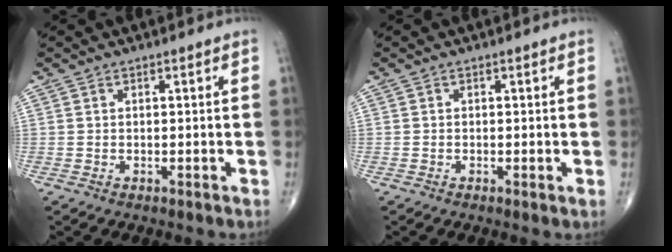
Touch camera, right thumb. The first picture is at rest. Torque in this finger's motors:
{"motor_torque": [-0.25, 0.13, 0.10, 0.10, -0.01]}